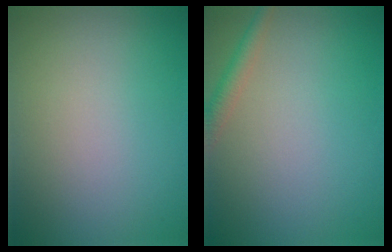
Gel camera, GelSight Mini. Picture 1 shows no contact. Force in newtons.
{"total": 1.9, "press": 1.9, "slide": 0.0}